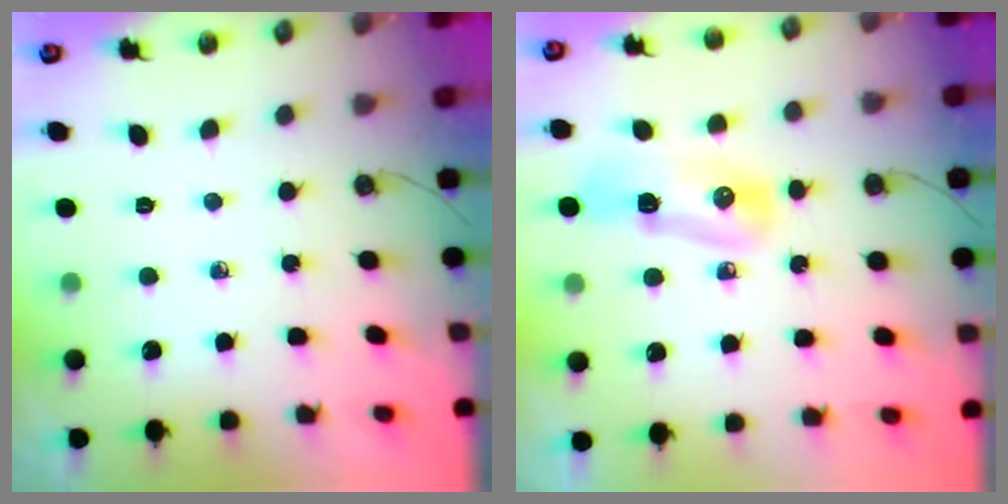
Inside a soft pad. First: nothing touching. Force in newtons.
{"total": 9.7, "press": 9.6, "slide": 1.3}